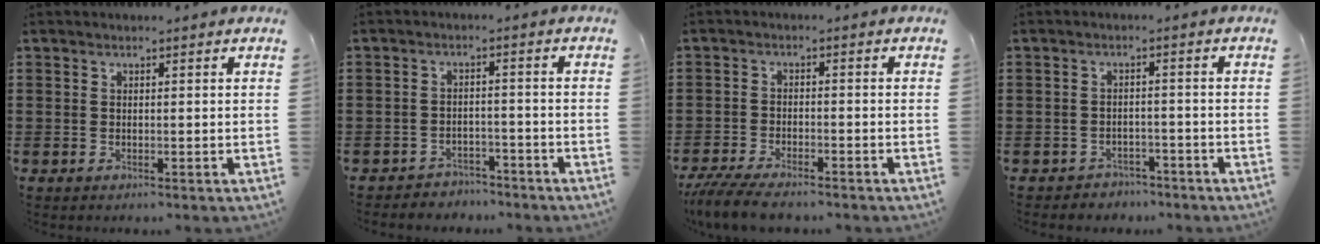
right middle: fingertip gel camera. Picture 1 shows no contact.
{"total": 2.8, "force": [-2.7, 0.6, -0.2], "torque": [-0.005, 0.001, -0.060]}
{"total": 4.7, "force": [-4.1, 0.7, 2.1], "torque": [-0.061, -0.013, -0.085]}
{"total": 2.1, "force": [-2.0, 0.6, -0.2], "torque": [-0.004, 0.002, -0.047]}